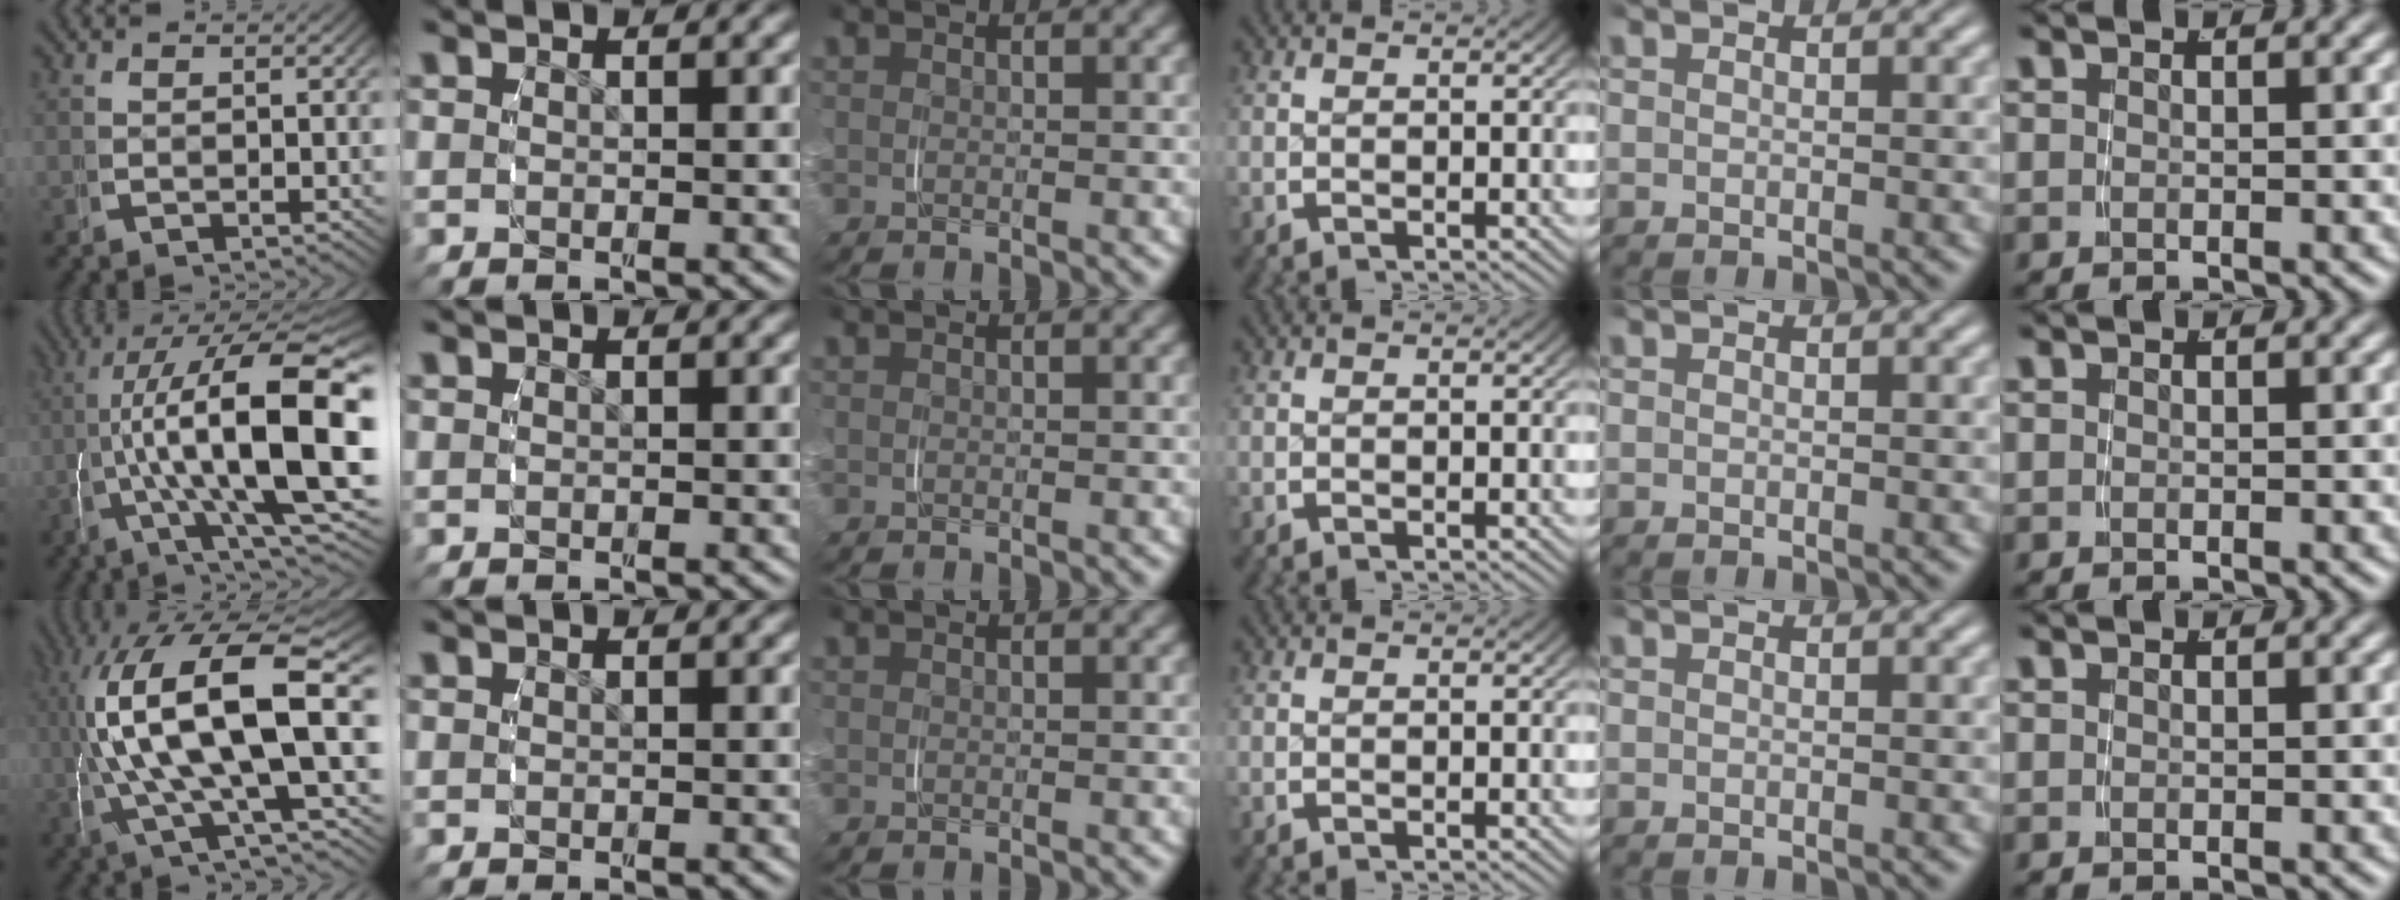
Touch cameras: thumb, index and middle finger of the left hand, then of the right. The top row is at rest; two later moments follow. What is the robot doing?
{"motion": "grasp_and_lifting", "object": "pencil case"}